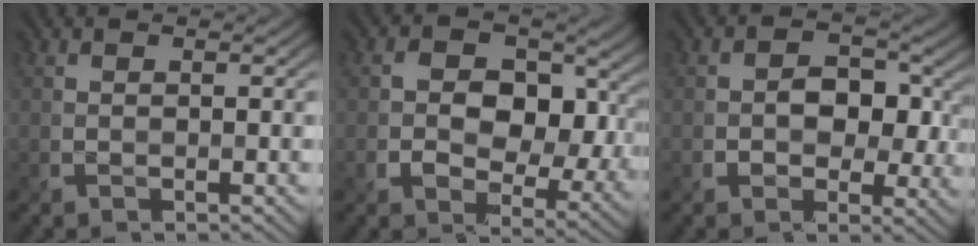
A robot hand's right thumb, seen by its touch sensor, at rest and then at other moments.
{"total": 11.4, "force": [0.9, 8.4, 7.7], "torque": [-0.111, -0.016, 0.011]}
{"total": 6.1, "force": [0.0, 5.0, 3.6], "torque": [-0.052, -0.007, -0.008]}